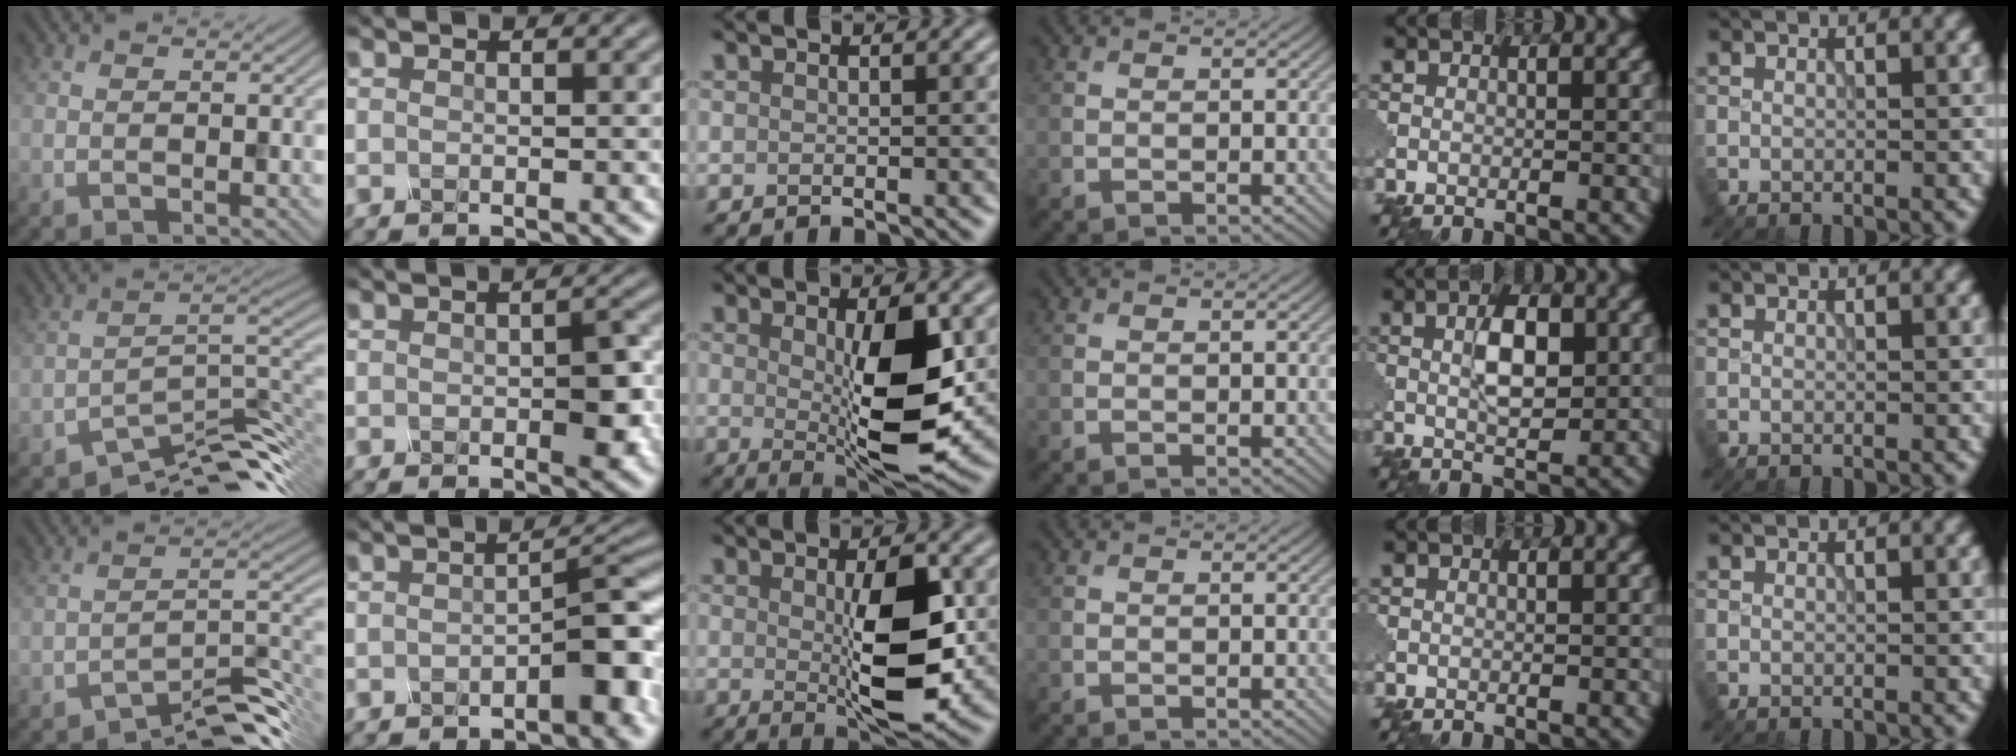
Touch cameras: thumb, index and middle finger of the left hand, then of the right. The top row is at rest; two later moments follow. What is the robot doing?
{"motion": "press", "object": "mechanical pencil"}